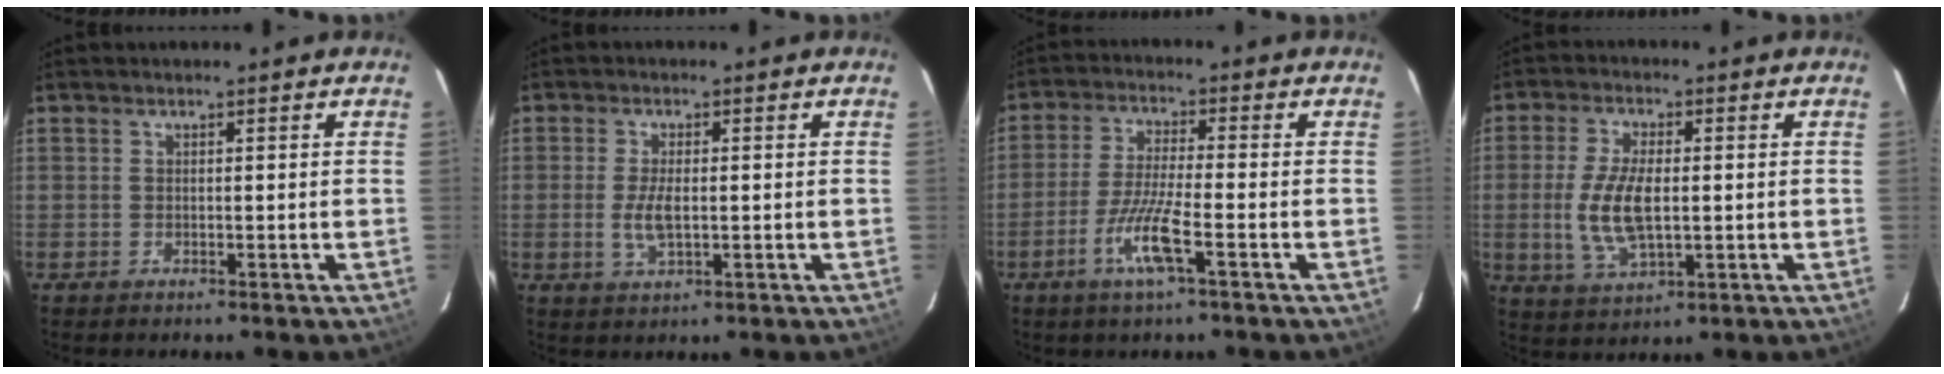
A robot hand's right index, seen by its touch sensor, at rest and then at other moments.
{"total": 4.5, "force": [-0.6, 1.5, 4.2], "torque": [-0.086, -0.007, -0.011]}
{"total": 8.0, "force": [-3.8, 0.4, 7.0], "torque": [-0.145, -0.008, -0.075]}
{"total": 10.0, "force": [-0.7, 4.3, 9.0], "torque": [-0.187, -0.006, -0.008]}